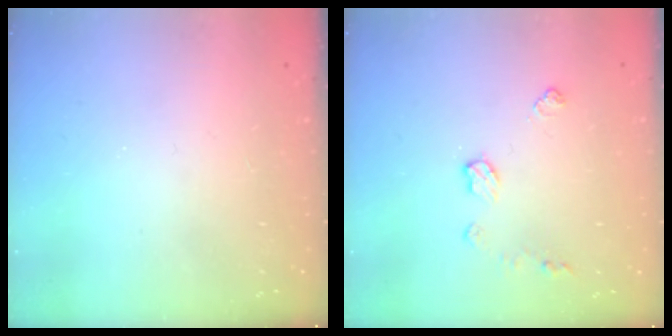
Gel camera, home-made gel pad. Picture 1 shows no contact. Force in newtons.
{"total": 6.5, "press": 6.5, "slide": 0.2}